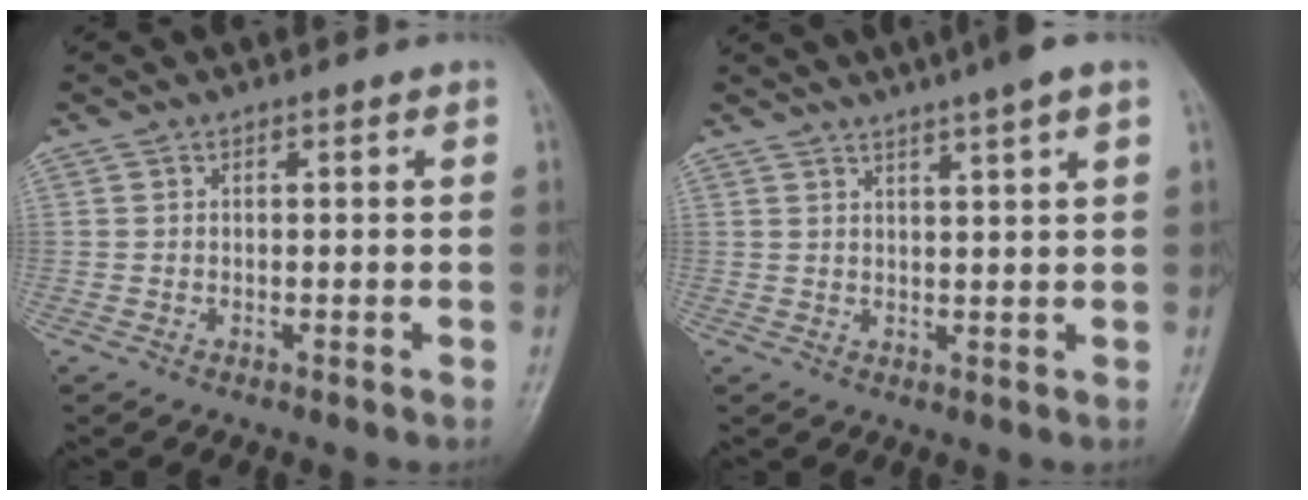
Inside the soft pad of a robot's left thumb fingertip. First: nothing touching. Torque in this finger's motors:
{"motor_torque": [2.53, -0.89, 1.33, -1.44, 0.20]}